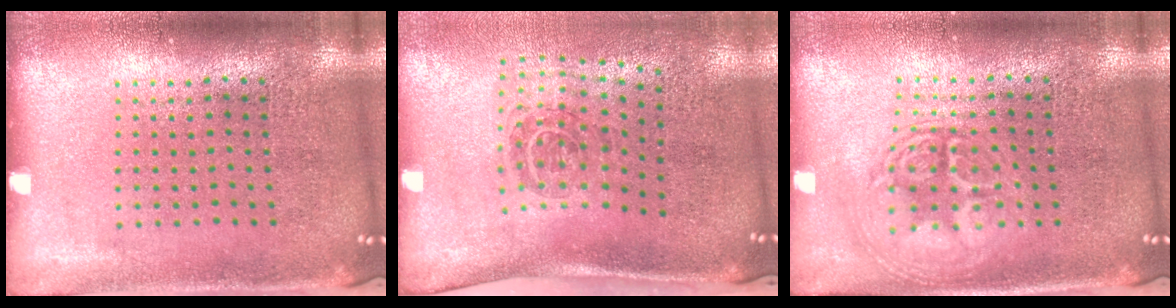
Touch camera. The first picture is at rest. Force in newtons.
{"total": 1.9, "press": 1.2, "slide": 1.5}
{"total": 2.9, "press": 2.8, "slide": 0.4}